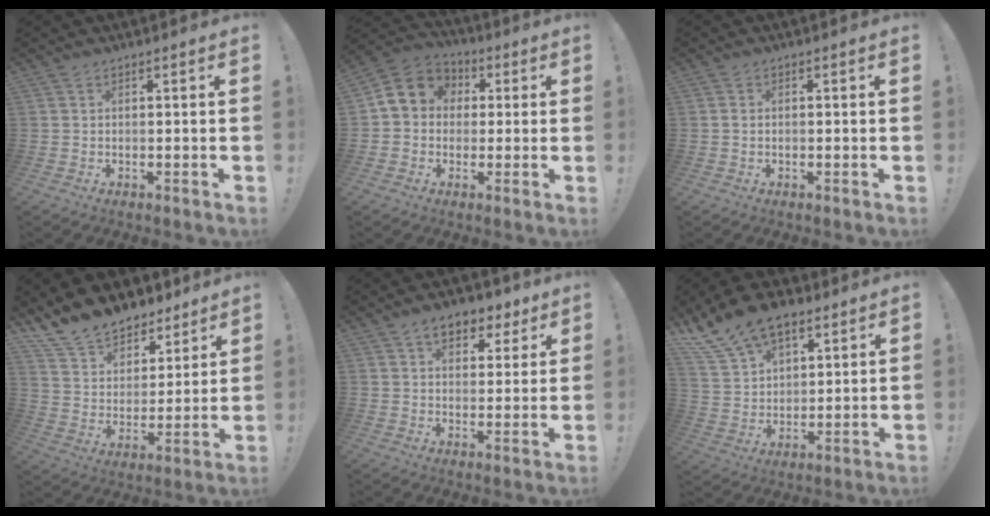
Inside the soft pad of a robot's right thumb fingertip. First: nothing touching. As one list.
[{"total": 9.1, "force": [1.4, 8.2, 3.8], "torque": [-0.049, 0.004, 0.034]}, {"total": 0.6, "force": [-0.1, 0.4, 0.4], "torque": [-0.007, 0.002, -0.002]}, {"total": 13.4, "force": [11.1, 6.9, 2.9], "torque": [-0.063, -0.086, 0.211]}, {"total": 8.8, "force": [5.2, 5.6, 4.5], "torque": [-0.057, -0.025, 0.094]}, {"total": 15.3, "force": [10.7, 8.6, 6.8], "torque": [-0.129, -0.065, 0.203]}]